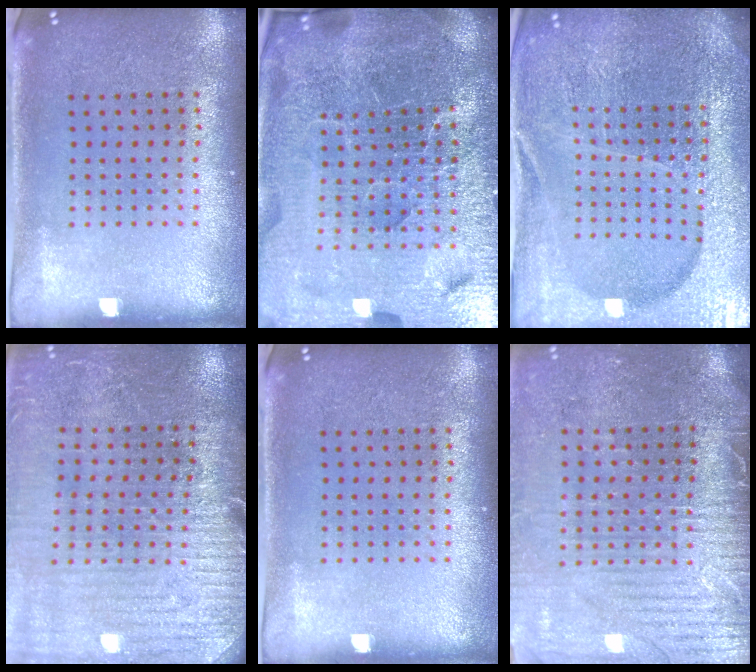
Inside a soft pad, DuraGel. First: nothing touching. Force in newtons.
{"total": 7.1, "press": 6.2, "slide": 3.5}
{"total": 5.7, "press": 5.1, "slide": 2.5}
{"total": 3.0, "press": 3.0, "slide": 0.4}
{"total": 0.0}
{"total": 4.0, "press": 3.5, "slide": 1.8}